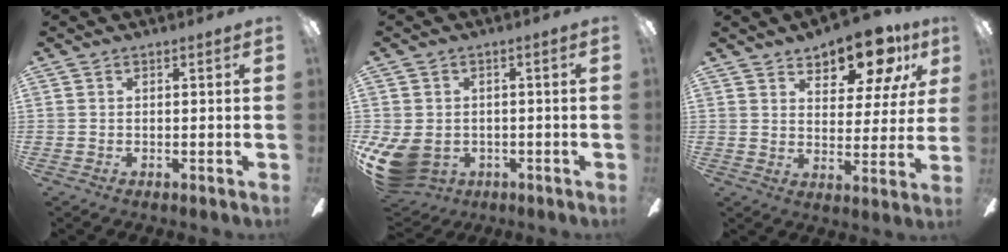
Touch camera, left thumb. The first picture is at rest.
{"total": 9.6, "force": [-3.2, 7.4, 5.1], "torque": [-0.124, 0.008, -0.056]}
{"total": 12.1, "force": [9.0, 5.4, 6.1], "torque": [-0.085, -0.053, 0.159]}